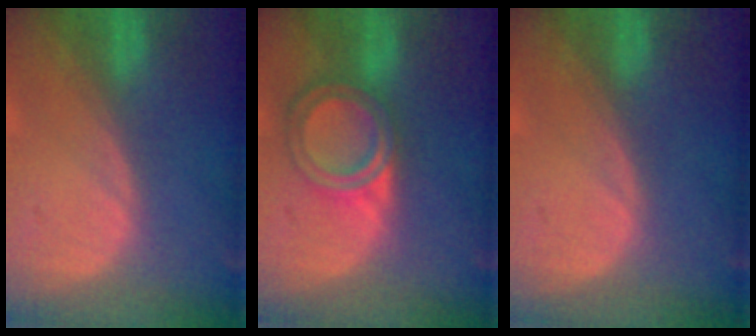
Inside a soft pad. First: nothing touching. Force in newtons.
{"total": 6.7, "press": 6.0, "slide": 3.1}
{"total": 0.0}